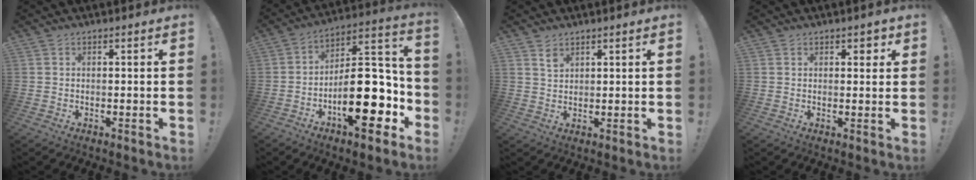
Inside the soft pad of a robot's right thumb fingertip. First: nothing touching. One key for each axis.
{"total": 23.4, "fx": -6.7, "fy": 10.2, "fz": 19.9, "tx": -0.312, "ty": 0.043, "tz": -0.097}
{"total": 2.7, "fx": 2.0, "fy": 1.5, "fz": 1.1, "tx": -0.013, "ty": -0.014, "tz": 0.036}
{"total": 2.0, "fx": 1.1, "fy": 1.4, "fz": 1.0, "tx": 0.012, "ty": -0.010, "tz": 0.011}